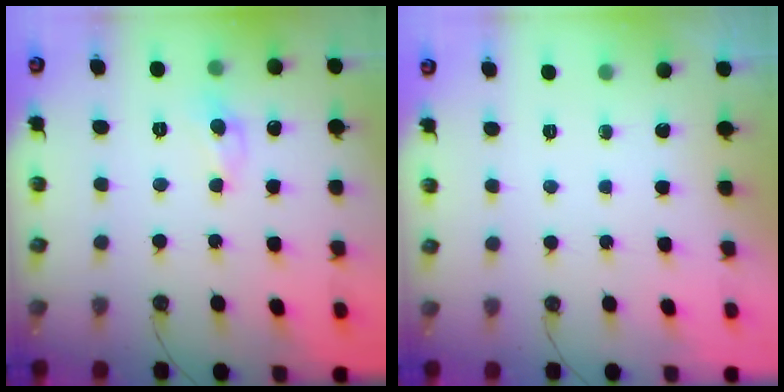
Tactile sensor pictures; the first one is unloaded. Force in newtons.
{"total": 0.0}